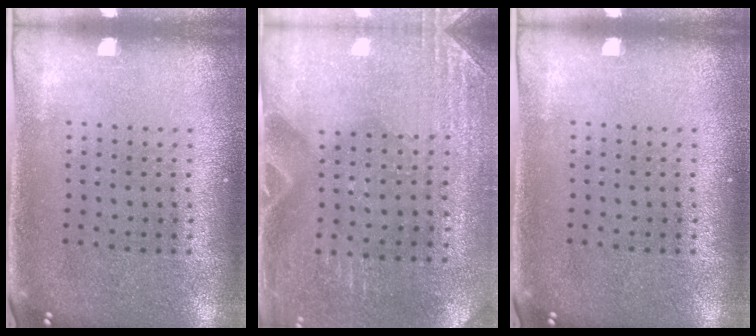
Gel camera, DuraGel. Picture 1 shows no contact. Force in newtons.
{"total": 3.0, "press": 2.8, "slide": 1.0}
{"total": 0.0}